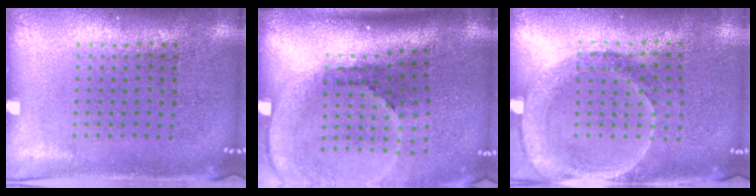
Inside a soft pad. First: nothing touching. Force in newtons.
{"total": 2.6, "press": 1.8, "slide": 1.8}
{"total": 1.8, "press": 1.6, "slide": 0.8}